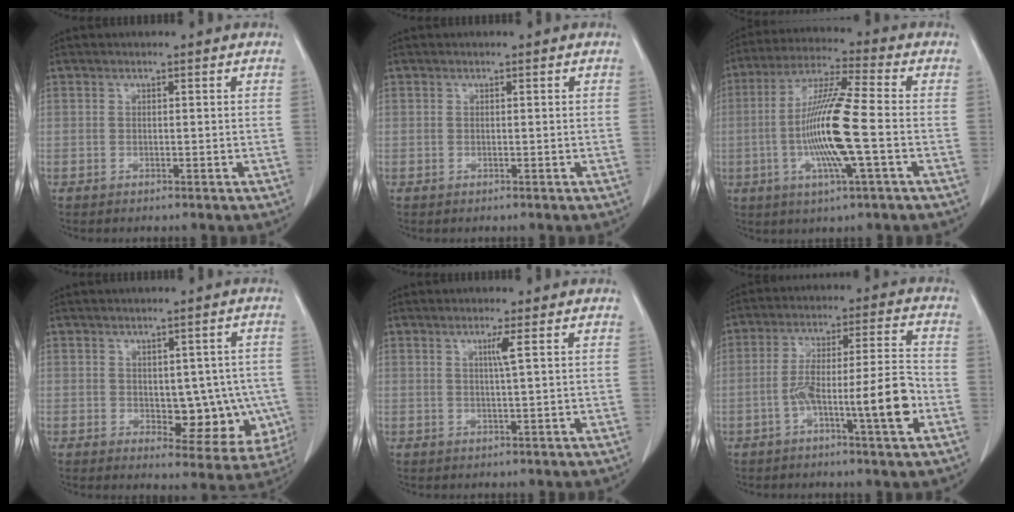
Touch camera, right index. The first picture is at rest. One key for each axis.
{"total": 0.0}
{"total": 13.5, "fx": -2.4, "fy": 0.3, "fz": 13.3, "tx": -0.261, "ty": -0.006, "tz": -0.051}
{"total": 9.7, "fx": -1.2, "fy": 5.1, "fz": 8.1, "tx": -0.075, "ty": 0.009, "tz": -0.001}
{"total": 1.9, "fx": 0.6, "fy": -0.6, "fz": 1.7, "tx": -0.036, "ty": -0.003, "tz": 0.014}
{"total": 11.8, "fx": -4.0, "fy": 0.8, "fz": 11.0, "tx": -0.183, "ty": 0.017, "tz": -0.065}